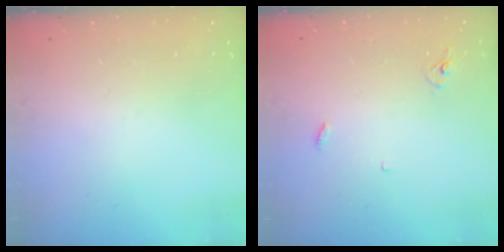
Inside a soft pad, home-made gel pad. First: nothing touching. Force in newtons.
{"total": 2.9, "press": 2.9, "slide": 0.2}